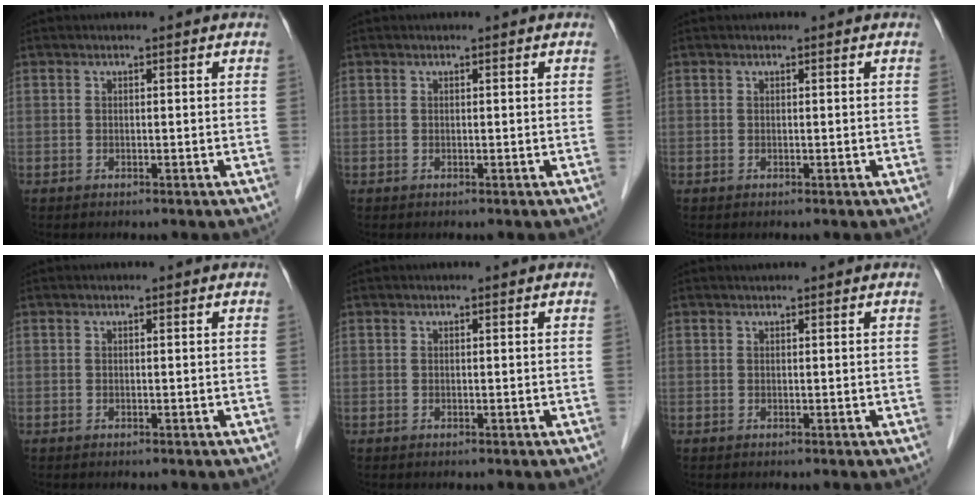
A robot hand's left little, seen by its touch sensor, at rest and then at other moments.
{"total": 0.0}
{"total": 0.0}
{"total": 0.0}
{"total": 0.0}
{"total": 0.0}